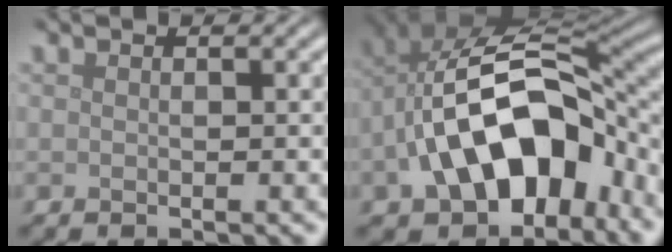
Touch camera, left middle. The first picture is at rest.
{"total": 14.6, "force": [-4.1, 9.1, 10.7], "torque": [-0.178, -0.003, -0.070]}